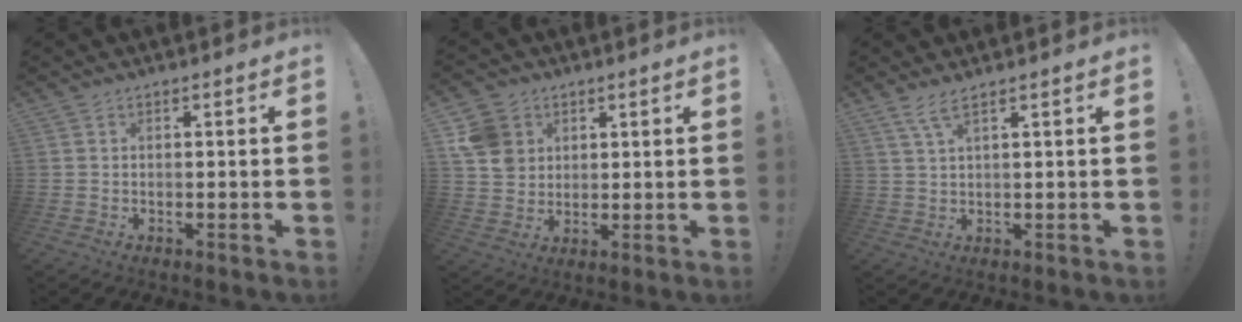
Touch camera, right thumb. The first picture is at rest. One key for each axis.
{"total": 9.9, "fx": 3.9, "fy": 8.3, "fz": 3.7, "tx": -0.058, "ty": -0.014, "tz": 0.082}
{"total": 3.9, "fx": 2.6, "fy": 0.2, "fz": 2.9, "tx": -0.066, "ty": -0.005, "tz": 0.047}